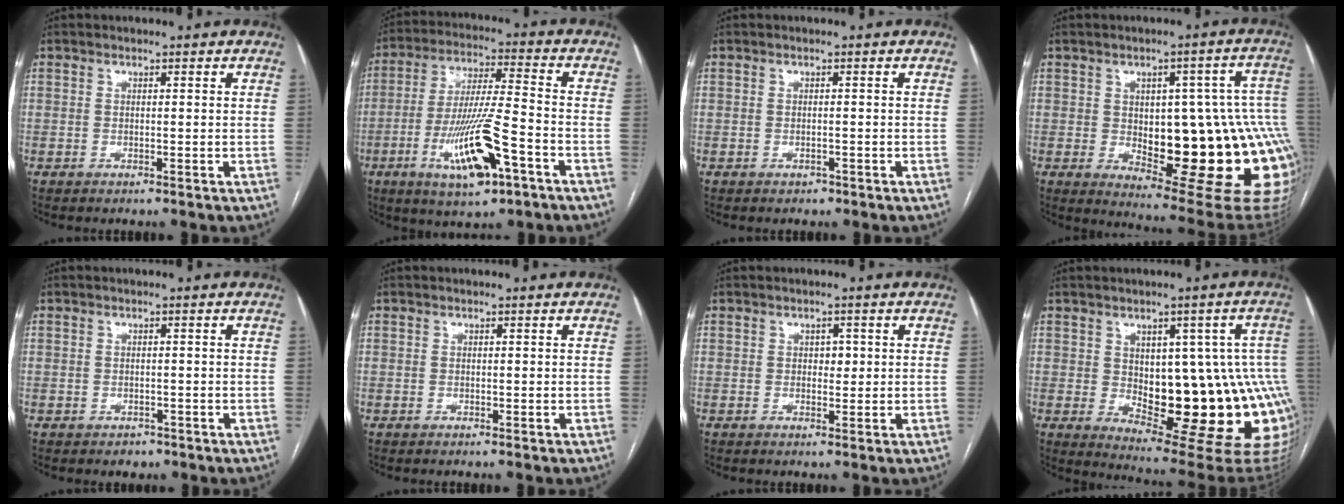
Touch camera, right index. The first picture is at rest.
{"total": 14.3, "force": [-6.2, 2.2, 12.7], "torque": [-0.245, -0.012, -0.104]}
{"total": 0.8, "force": [-0.6, 0.5, 0.3], "torque": [-0.009, 0.000, -0.006]}
{"total": 25.4, "force": [-2.9, 8.4, 23.8], "torque": [-0.215, 0.022, -0.009]}
{"total": 1.6, "force": [-1.0, 1.2, 0.3], "torque": [-0.005, 0.002, -0.012]}
{"total": 0.0}
{"total": 1.6, "force": [0.3, 1.1, 1.1], "torque": [-0.011, 0.002, 0.003]}
{"total": 20.3, "force": [-1.8, 8.6, 18.4], "torque": [-0.153, 0.022, 0.005]}